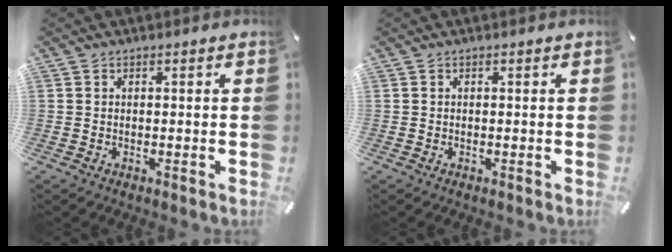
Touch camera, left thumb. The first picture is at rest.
{"total": 0.0}